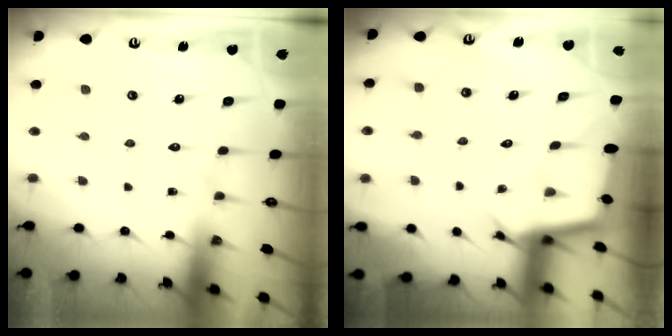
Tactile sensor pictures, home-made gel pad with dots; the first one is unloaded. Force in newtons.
{"total": 2.7, "press": 2.7, "slide": 0.1}